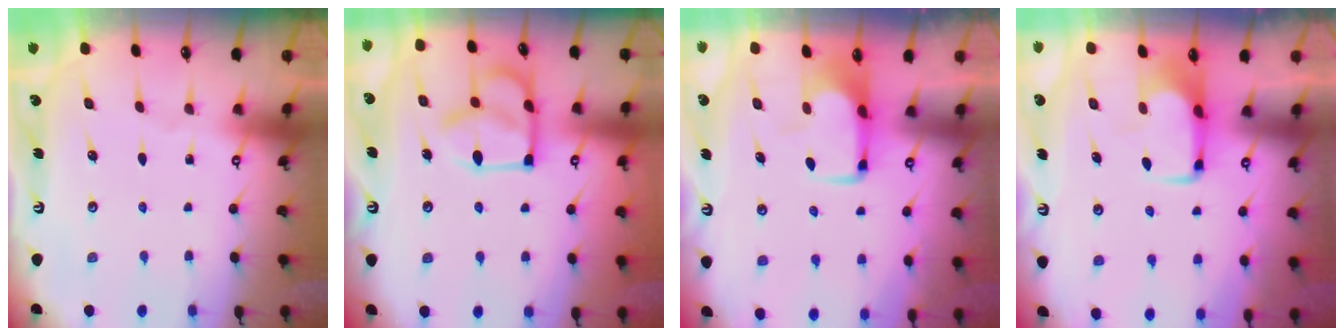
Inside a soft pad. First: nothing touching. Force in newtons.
{"total": 14.1, "press": 14.1, "slide": 0.9}
{"total": 2.0, "press": 2.0, "slide": 0.4}
{"total": 1.6, "press": 1.5, "slide": 0.5}